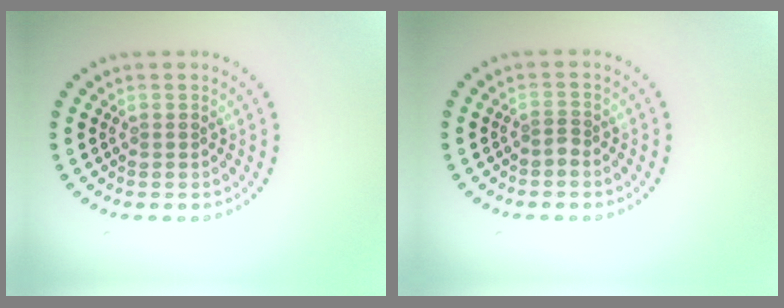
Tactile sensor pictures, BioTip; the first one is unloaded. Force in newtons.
{"total": 0.7, "press": 0.4, "slide": 0.6}